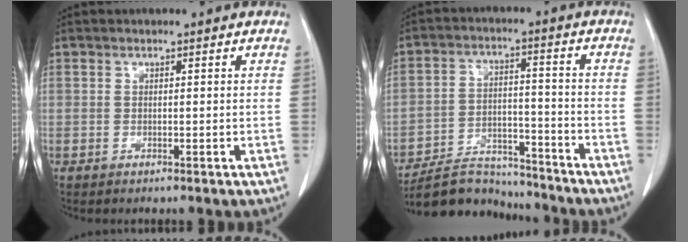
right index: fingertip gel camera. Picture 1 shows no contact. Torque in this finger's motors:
{"motor_torque": [-0.42, -0.61, -0.35, -0.11]}